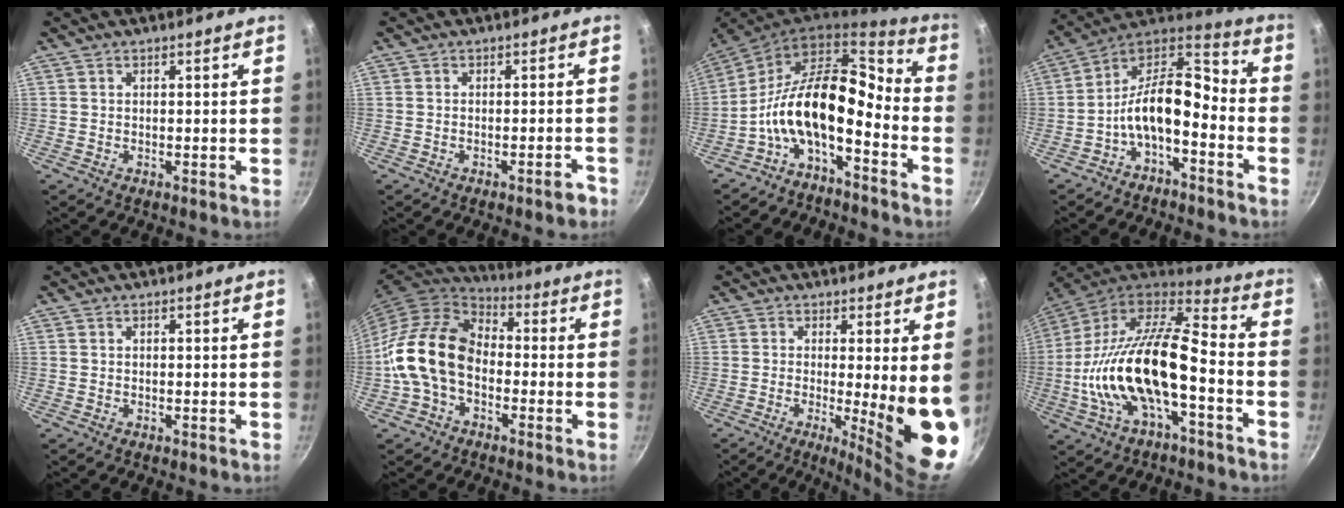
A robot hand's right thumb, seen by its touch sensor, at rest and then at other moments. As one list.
[{"total": 2.4, "force": [-1.7, 0.4, 1.7], "torque": [-0.019, 0.018, -0.016]}, {"total": 14.8, "force": [-5.5, 7.1, 11.8], "torque": [-0.206, 0.079, -0.119]}, {"total": 13.8, "force": [-4.6, 6.8, 11.0], "torque": [-0.190, 0.071, -0.097]}, {"total": 0.0}, {"total": 15.2, "force": [-2.5, 10.7, 10.6], "torque": [-0.167, 0.037, -0.065]}, {"total": 13.0, "force": [-1.1, 2.2, 12.8], "torque": [-0.161, -0.029, -0.008]}, {"total": 23.0, "force": [-5.4, 9.5, 20.2], "torque": [-0.379, 0.041, -0.109]}]